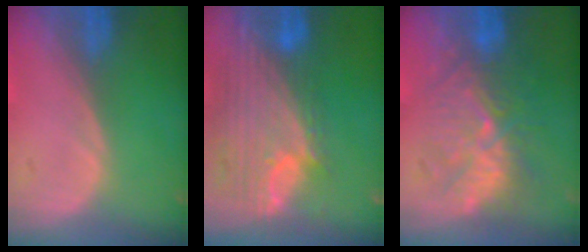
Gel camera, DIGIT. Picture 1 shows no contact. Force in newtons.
{"total": 12.0, "press": 10.1, "slide": 6.4}
{"total": 9.2, "press": 9.0, "slide": 2.1}